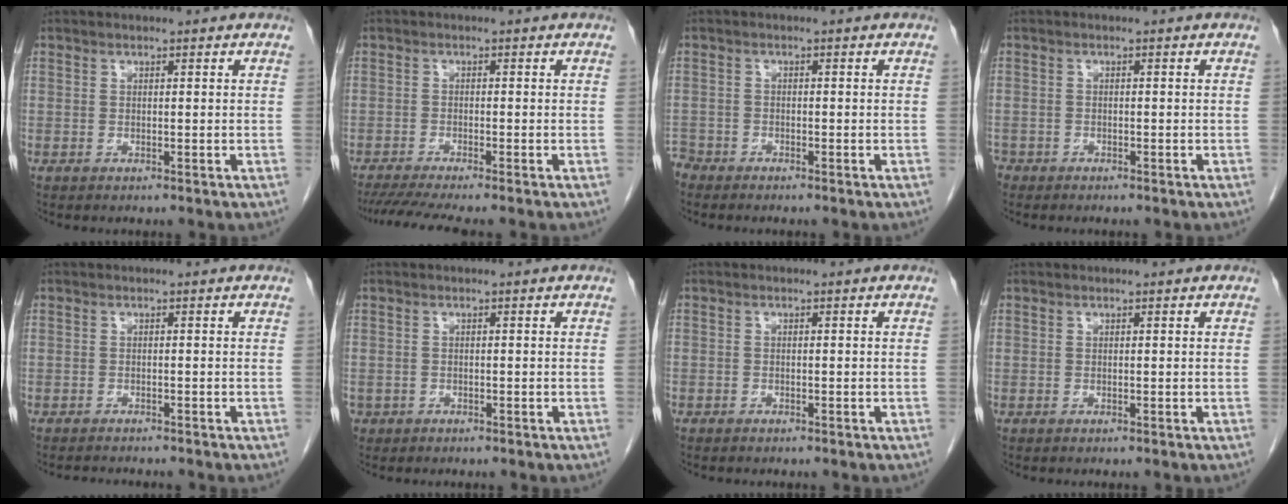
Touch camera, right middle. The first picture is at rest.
{"total": 6.8, "force": [-5.8, -0.5, 3.5], "torque": [-0.053, -0.016, -0.095]}
{"total": 2.4, "force": [-2.3, 0.8, -0.1], "torque": [0.003, -0.003, -0.044]}
{"total": 2.2, "force": [-1.8, 1.3, 0.3], "torque": [-0.009, 0.001, -0.030]}
{"total": 3.2, "force": [-3.0, 0.4, 1.0], "torque": [-0.012, -0.006, -0.039]}
{"total": 1.0, "force": [-0.5, 0.9, 0.0], "torque": [-0.006, 0.004, -0.004]}
{"total": 0.7, "force": [-0.5, 0.4, 0.1], "torque": [-0.005, 0.003, -0.009]}
{"total": 0.0}